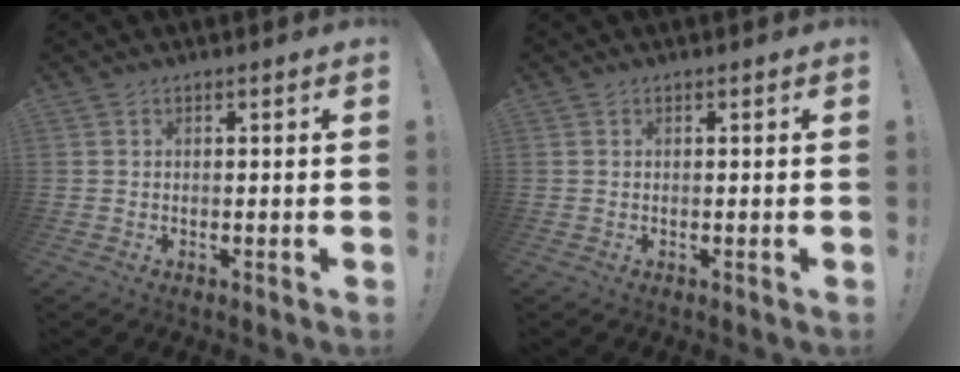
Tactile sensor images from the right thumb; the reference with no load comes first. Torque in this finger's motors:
{"motor_torque": [-0.01, -0.17, -0.06, 0.14, 0.00]}